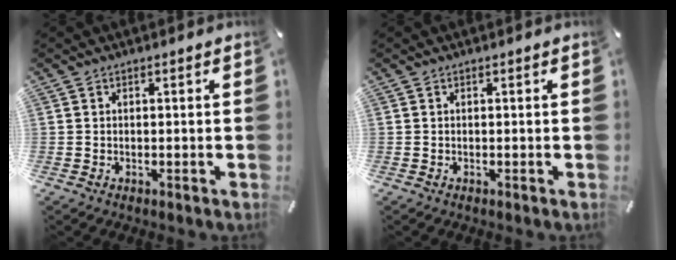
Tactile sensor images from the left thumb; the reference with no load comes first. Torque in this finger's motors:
{"motor_torque": [-0.32, -0.30, -0.16, -0.02, 0.07]}